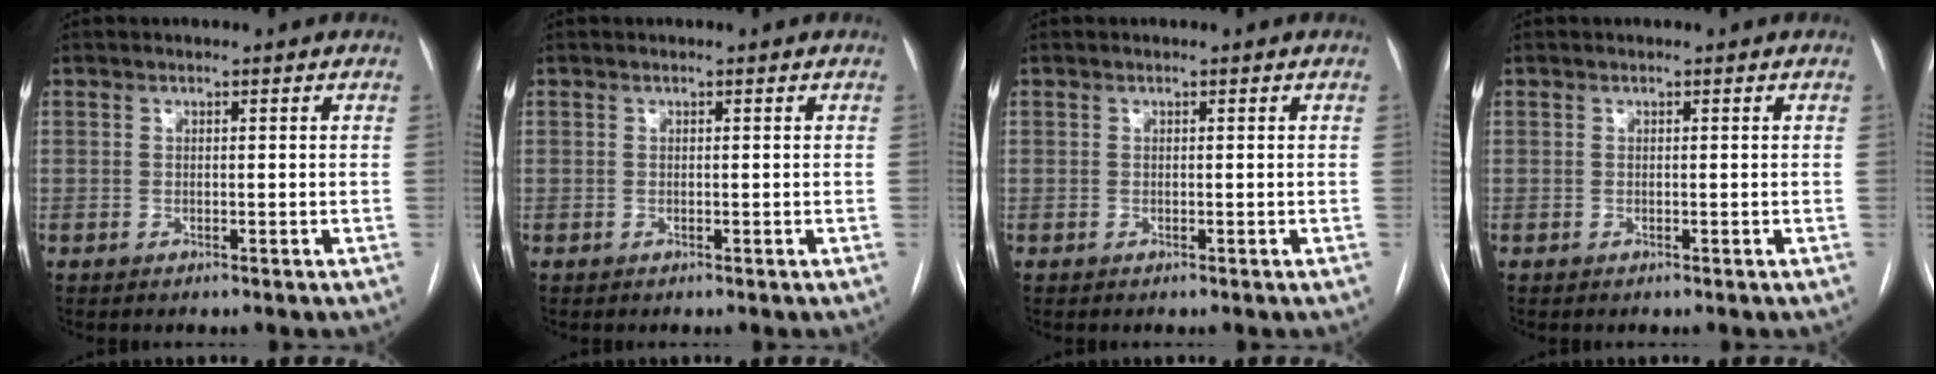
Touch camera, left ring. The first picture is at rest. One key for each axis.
{"total": 0.0}
{"total": 0.0}
{"total": 0.0}